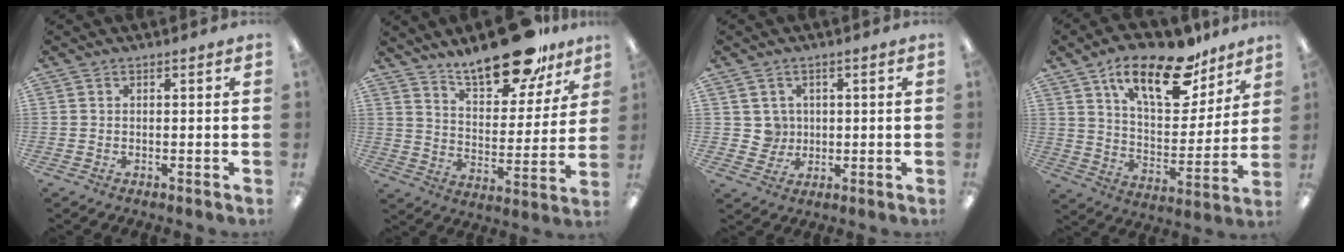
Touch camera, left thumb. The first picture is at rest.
{"total": 17.9, "force": [14.7, 6.1, 8.2], "torque": [-0.121, -0.099, 0.252]}
{"total": 4.2, "force": [1.3, 4.0, -0.1], "torque": [0.002, 0.001, 0.021]}
{"total": 20.2, "force": [13.2, 8.6, 12.6], "torque": [-0.194, -0.075, 0.221]}